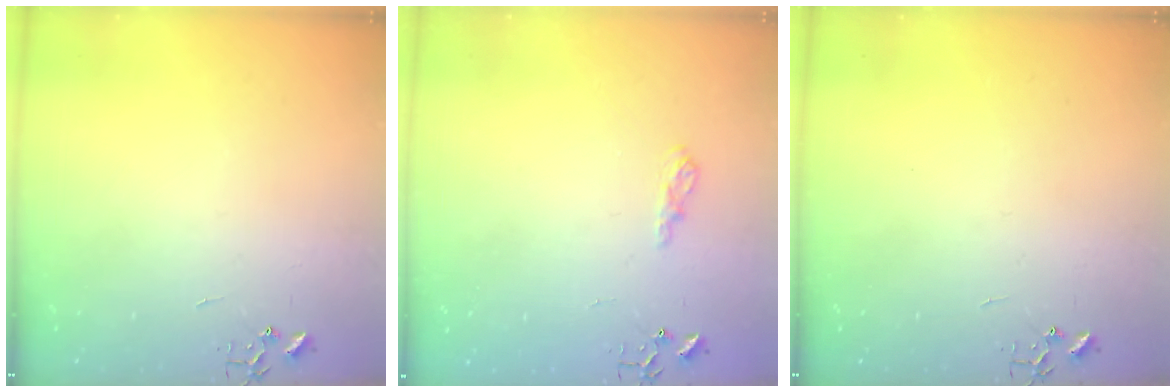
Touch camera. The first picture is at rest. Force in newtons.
{"total": 9.8, "press": 9.7, "slide": 1.0}
{"total": 0.0}